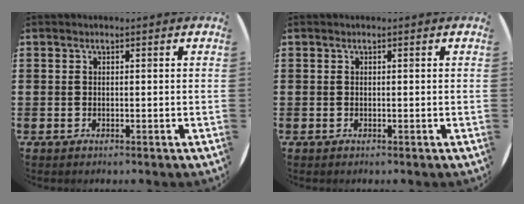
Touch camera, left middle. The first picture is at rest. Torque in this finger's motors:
{"motor_torque": [0.00, 0.00, -0.01, 0.00]}